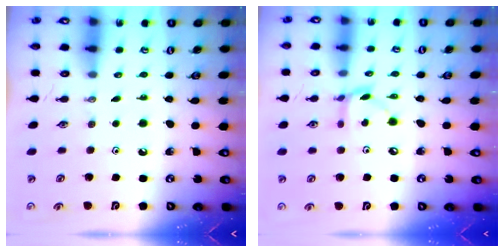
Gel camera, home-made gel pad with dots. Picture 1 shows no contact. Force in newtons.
{"total": 7.0, "press": 7.0, "slide": 0.3}